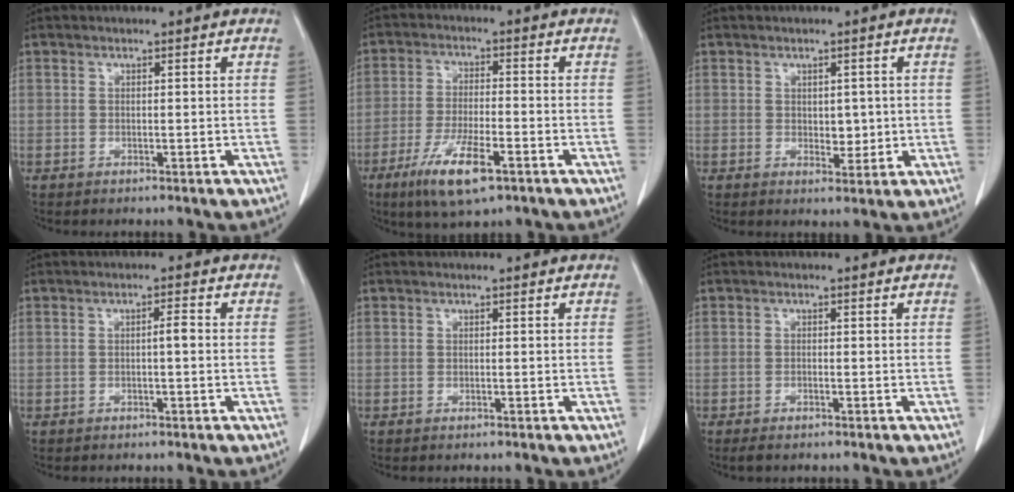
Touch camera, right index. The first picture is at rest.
{"total": 9.4, "force": [-5.1, 2.0, 7.6], "torque": [-0.147, -0.018, -0.086]}
{"total": 2.9, "force": [0.2, 1.9, 2.2], "torque": [-0.026, -0.004, 0.010]}
{"total": 1.4, "force": [-0.1, 0.1, 1.4], "torque": [-0.023, 0.003, -0.002]}
{"total": 0.0}
{"total": 1.5, "force": [-1.0, 0.4, 0.9], "torque": [-0.018, -0.003, -0.016]}